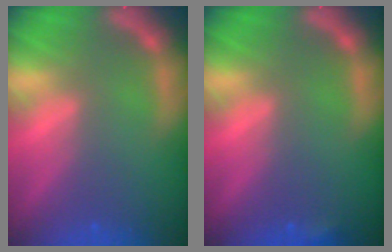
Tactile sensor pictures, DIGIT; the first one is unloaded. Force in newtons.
{"total": 0.9}